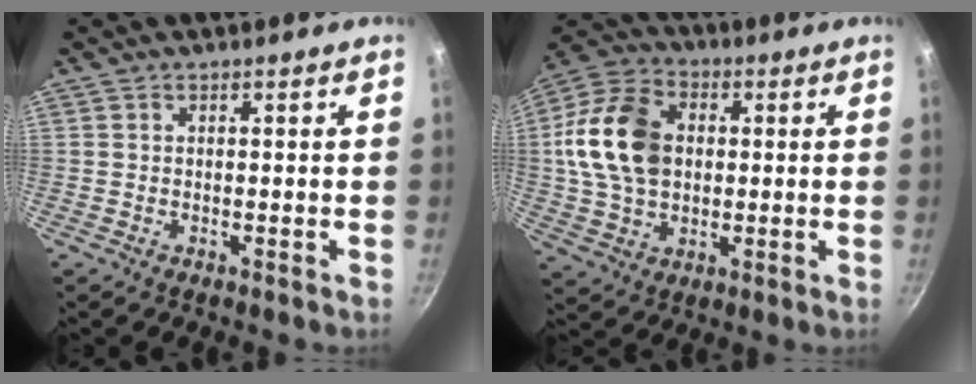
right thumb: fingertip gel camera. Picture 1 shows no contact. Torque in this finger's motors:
{"motor_torque": [2.50, 2.51, 1.09, -1.04, 0.25]}